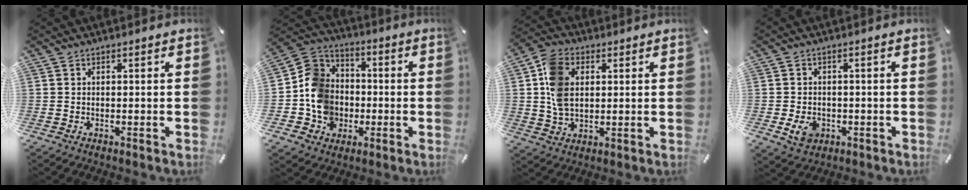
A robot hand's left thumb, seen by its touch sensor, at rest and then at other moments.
{"total": 12.9, "force": [-2.9, 11.8, 4.3], "torque": [-0.095, 0.035, -0.046]}
{"total": 10.8, "force": [2.2, 8.1, 6.9], "torque": [-0.159, 0.011, 0.041]}
{"total": 5.1, "force": [-1.4, 4.0, 2.8], "torque": [-0.058, -0.002, -0.027]}